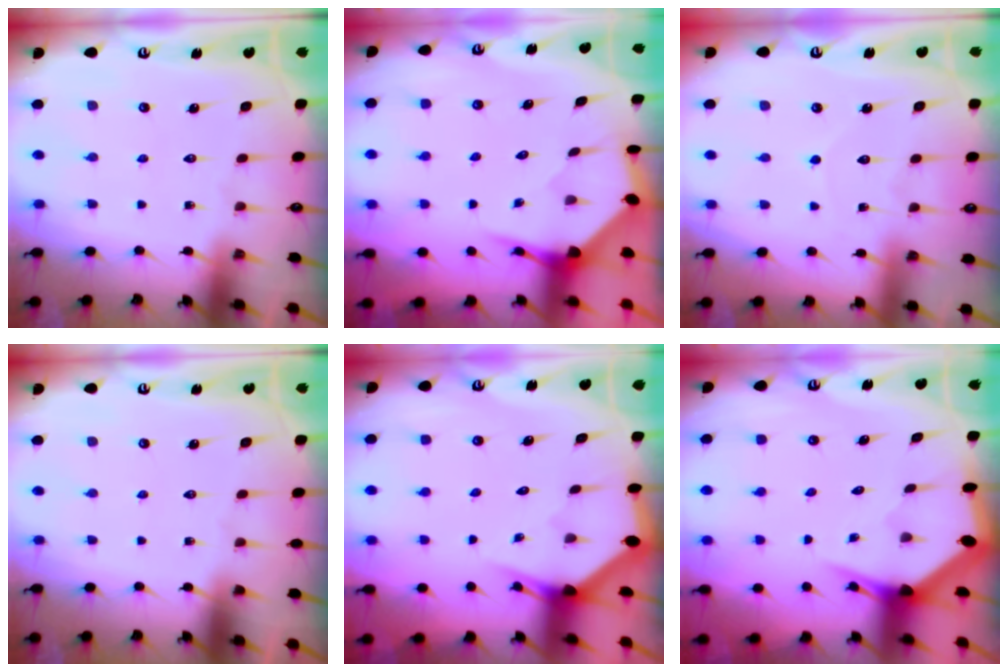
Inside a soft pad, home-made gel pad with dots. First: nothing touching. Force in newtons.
{"total": 3.9, "press": 3.8, "slide": 0.5}
{"total": 3.5, "press": 3.5, "slide": 0.4}
{"total": 0.0}
{"total": 2.6, "press": 2.6, "slide": 0.2}
{"total": 3.8, "press": 3.8, "slide": 0.1}